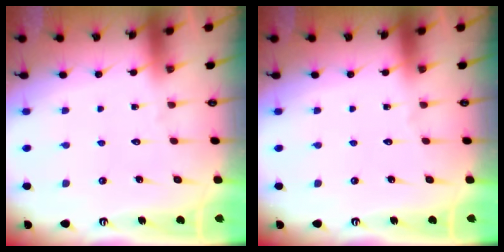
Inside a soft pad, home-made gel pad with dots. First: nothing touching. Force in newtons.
{"total": 0.0}